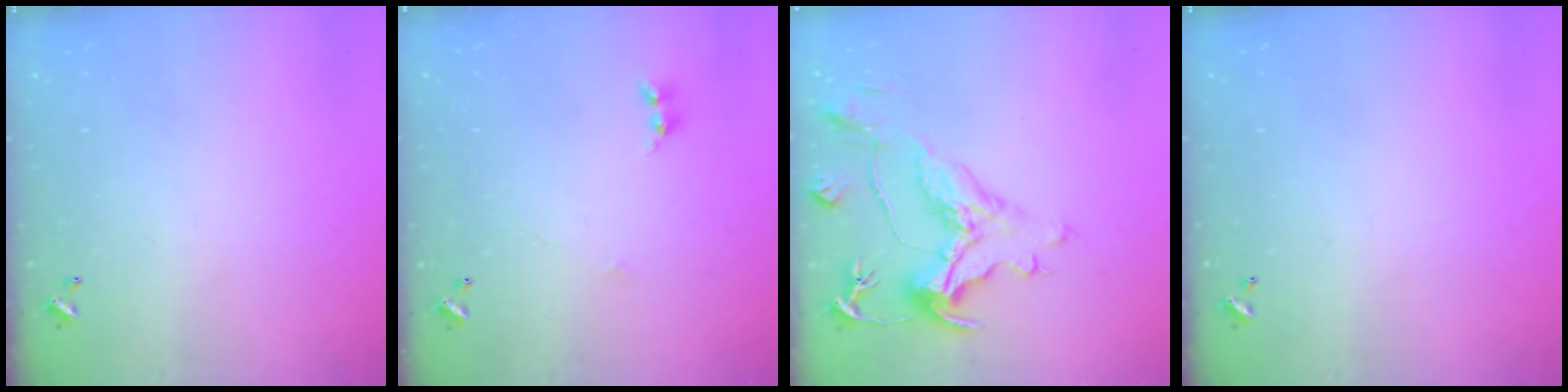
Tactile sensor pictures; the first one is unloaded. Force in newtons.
{"total": 2.1, "press": 2.0, "slide": 0.5}
{"total": 1.9, "press": 0.9, "slide": 1.7}
{"total": 0.0}